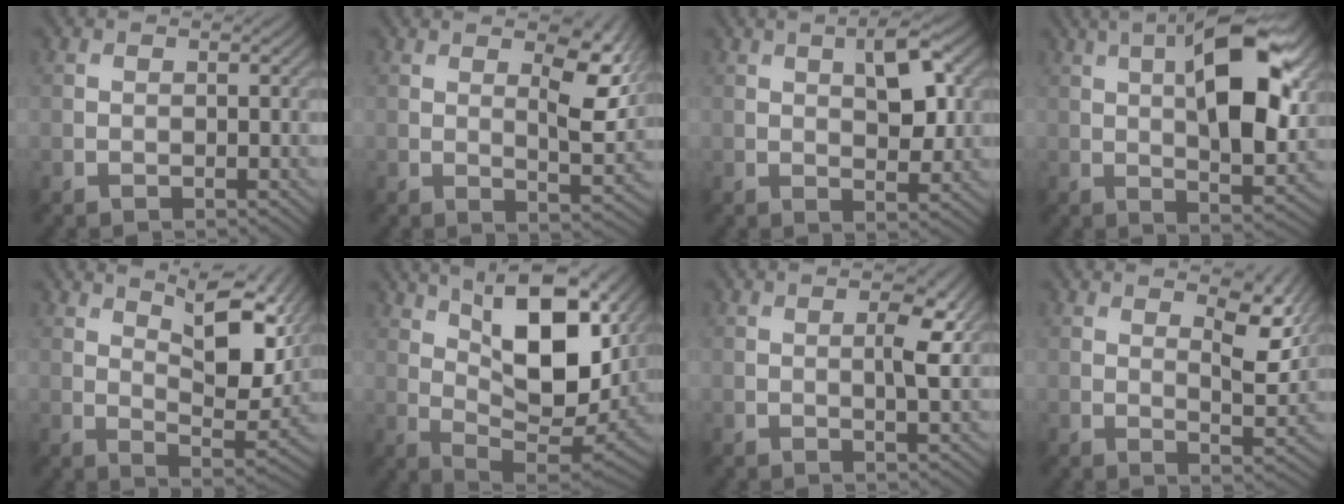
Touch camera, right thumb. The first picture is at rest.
{"total": 8.0, "force": [3.4, 2.6, 6.8], "torque": [-0.116, -0.004, 0.054]}
{"total": 6.0, "force": [1.8, 2.4, 5.2], "torque": [-0.083, 0.002, 0.028]}
{"total": 12.9, "force": [3.5, 4.3, 11.7], "torque": [-0.188, 0.000, 0.051]}
{"total": 10.7, "force": [5.5, 3.6, 8.5], "torque": [-0.156, -0.006, 0.090]}
{"total": 16.0, "force": [7.3, 6.4, 12.7], "torque": [-0.224, 0.000, 0.122]}
{"total": 3.2, "force": [0.8, 0.8, 3.0], "torque": [-0.052, -0.002, 0.014]}
{"total": 7.0, "force": [3.9, 2.1, 5.4], "torque": [-0.093, -0.004, 0.065]}